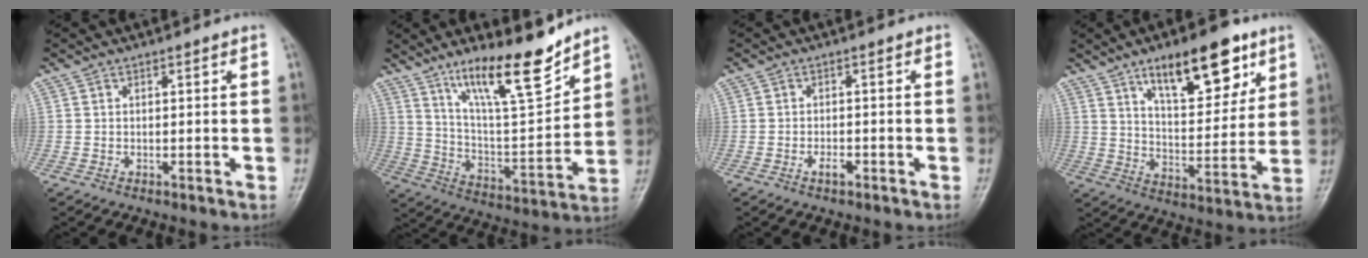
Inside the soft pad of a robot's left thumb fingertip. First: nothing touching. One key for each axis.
{"total": 16.8, "fx": 12.1, "fy": 3.7, "fz": 11.1, "tx": -0.159, "ty": -0.080, "tz": 0.217}
{"total": 1.8, "fx": -1.2, "fy": 0.8, "fz": 1.1, "tx": -0.018, "ty": 0.005, "tz": -0.020}
{"total": 16.9, "fx": 9.7, "fy": 6.8, "fz": 12.2, "tx": -0.143, "ty": -0.046, "tz": 0.156}